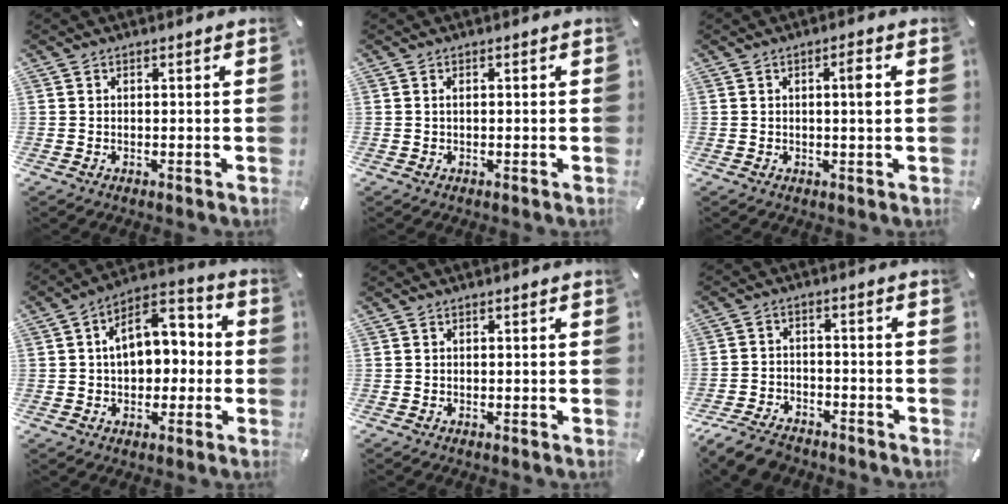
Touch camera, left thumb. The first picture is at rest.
{"total": 0.6, "force": [-0.1, 0.2, 0.6], "torque": [-0.013, -0.001, -0.001]}
{"total": 3.4, "force": [0.4, 0.4, 3.4], "torque": [-0.057, -0.001, 0.003]}
{"total": 10.3, "force": [1.4, 7.9, 6.5], "torque": [-0.083, -0.007, 0.023]}
{"total": 0.0}
{"total": 6.7, "force": [-5.6, 2.8, 2.5], "torque": [-0.056, 0.024, -0.109]}